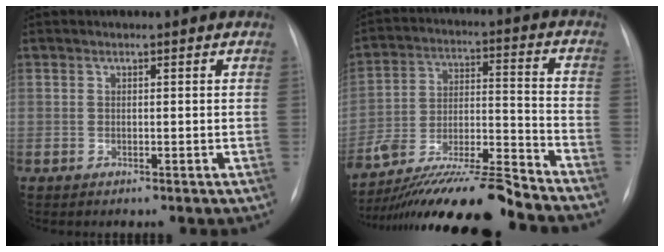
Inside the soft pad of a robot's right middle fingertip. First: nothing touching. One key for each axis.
{"total": 19.0, "fx": -16.9, "fy": 0.0, "fz": 8.8, "tx": -0.167, "ty": -0.006, "tz": -0.295}